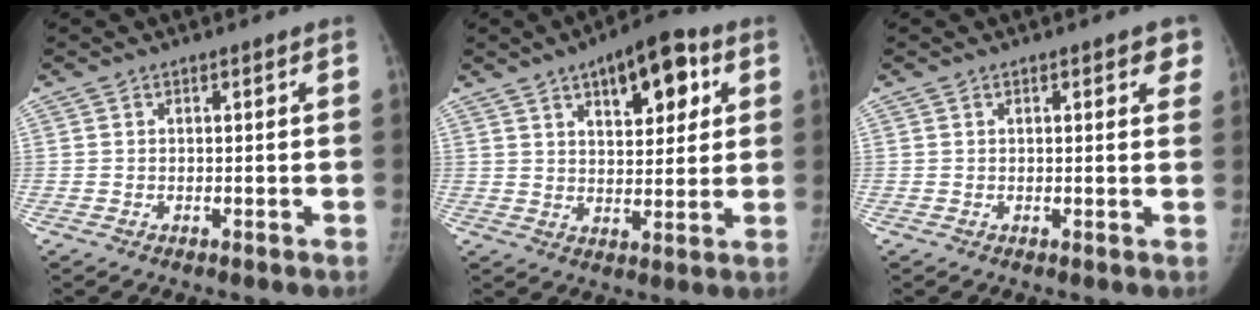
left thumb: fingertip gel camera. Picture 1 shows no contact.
{"total": 12.6, "force": [5.8, 5.9, 9.5], "torque": [-0.098, -0.010, 0.081]}
{"total": 3.3, "force": [1.8, 1.3, 2.4], "torque": [-0.005, -0.002, 0.014]}